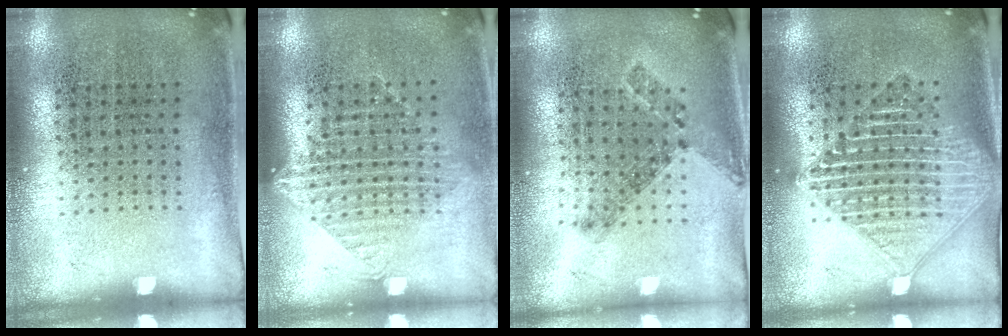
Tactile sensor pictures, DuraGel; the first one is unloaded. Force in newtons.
{"total": 1.2, "press": 1.1, "slide": 0.5}
{"total": 0.9, "press": 0.8, "slide": 0.4}
{"total": 3.0, "press": 3.0, "slide": 0.4}